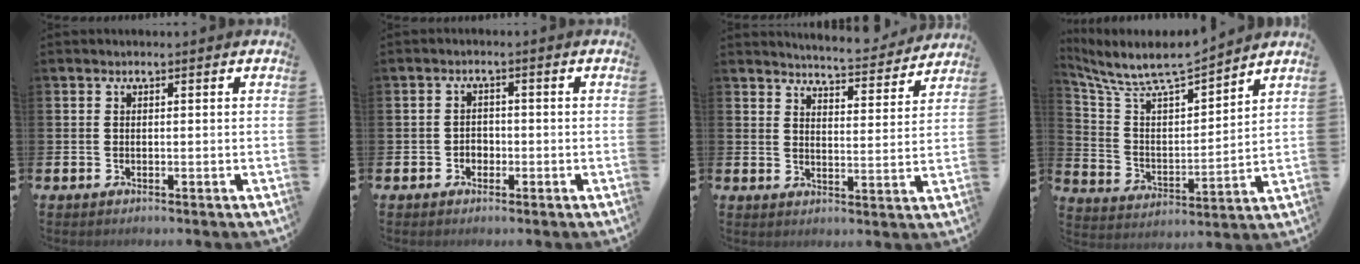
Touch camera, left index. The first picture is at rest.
{"total": 1.8, "force": [-0.8, 1.6, 0.6], "torque": [-0.009, 0.002, -0.020]}
{"total": 5.4, "force": [5.3, 0.2, 0.3], "torque": [-0.016, -0.044, 0.091]}
{"total": 8.7, "force": [8.2, 1.3, 2.6], "torque": [-0.096, -0.061, 0.142]}